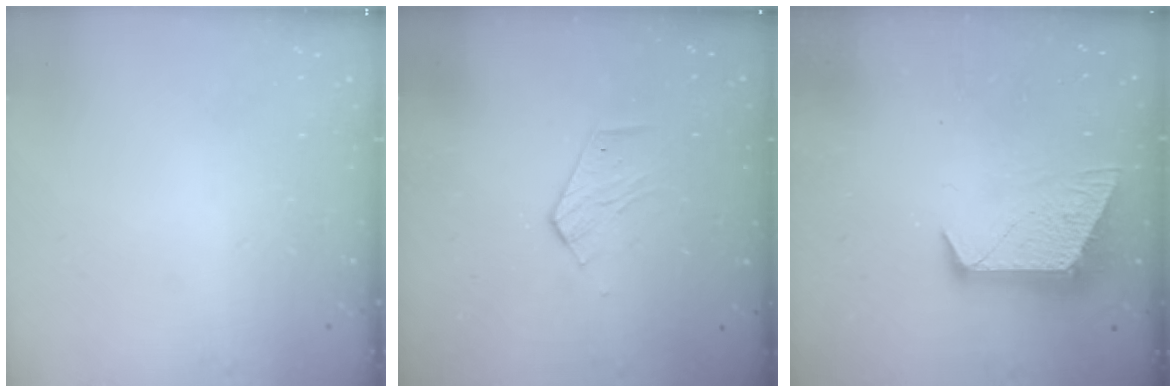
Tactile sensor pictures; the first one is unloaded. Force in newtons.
{"total": 3.9, "press": 3.9, "slide": 0.3}
{"total": 10.0, "press": 10.0, "slide": 0.5}